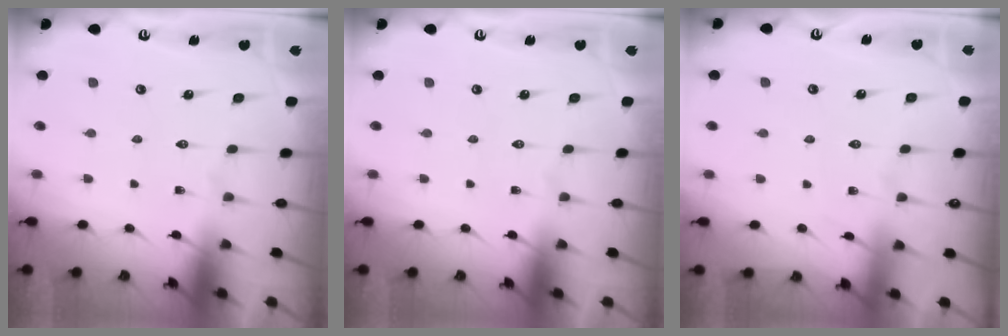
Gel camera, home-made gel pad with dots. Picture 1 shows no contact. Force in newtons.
{"total": 0.0}
{"total": 2.6, "press": 2.6, "slide": 0.4}